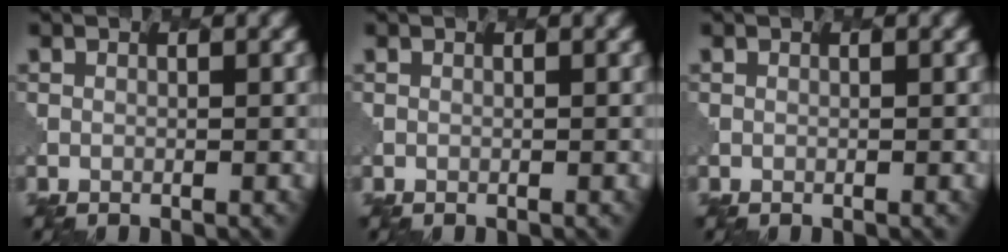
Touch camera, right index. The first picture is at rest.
{"total": 0.0}
{"total": 0.0}